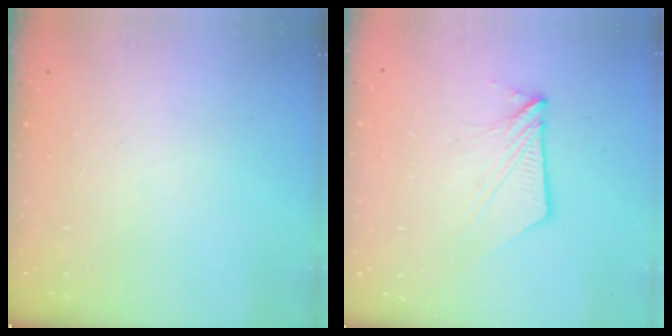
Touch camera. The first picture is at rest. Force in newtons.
{"total": 7.4, "press": 7.3, "slide": 0.6}